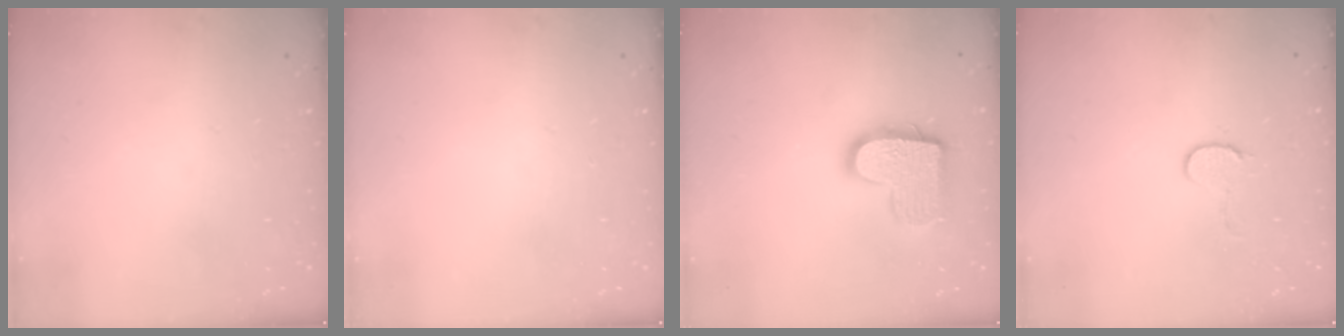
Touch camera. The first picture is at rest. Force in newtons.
{"total": 0.0}
{"total": 14.6, "press": 14.6, "slide": 0.9}
{"total": 5.9, "press": 5.9, "slide": 0.5}